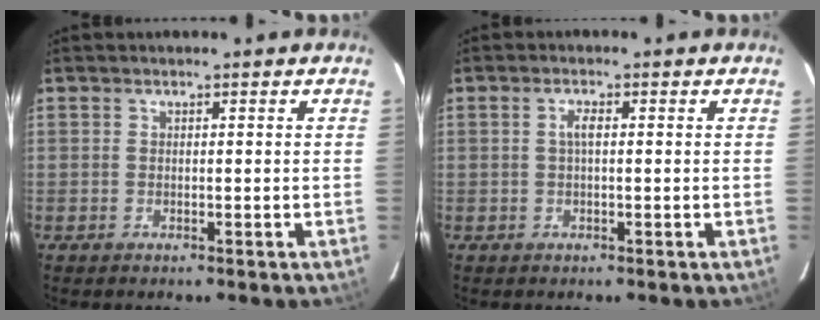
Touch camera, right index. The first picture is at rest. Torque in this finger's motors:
{"motor_torque": [0.19, 0.04, 0.12, 0.05]}